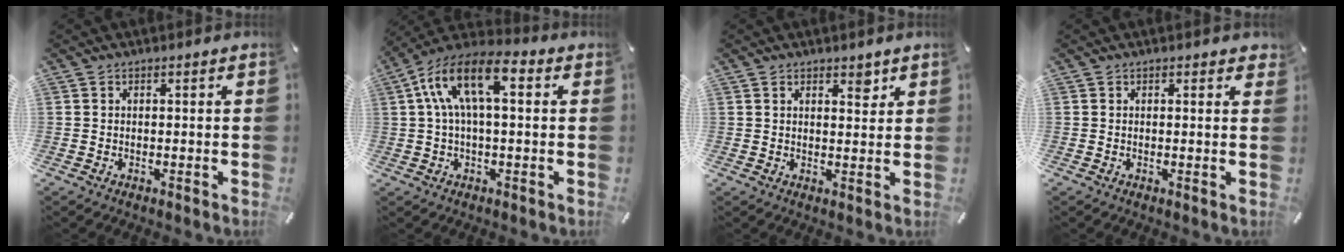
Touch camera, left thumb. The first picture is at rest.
{"total": 13.1, "force": [2.9, 6.1, 11.2], "torque": [-0.223, -0.002, 0.051]}
{"total": 3.1, "force": [2.1, 1.5, 1.7], "torque": [-0.014, -0.011, 0.031]}
{"total": 0.7, "force": [0.4, 0.4, 0.4], "torque": [-0.002, -0.002, 0.006]}